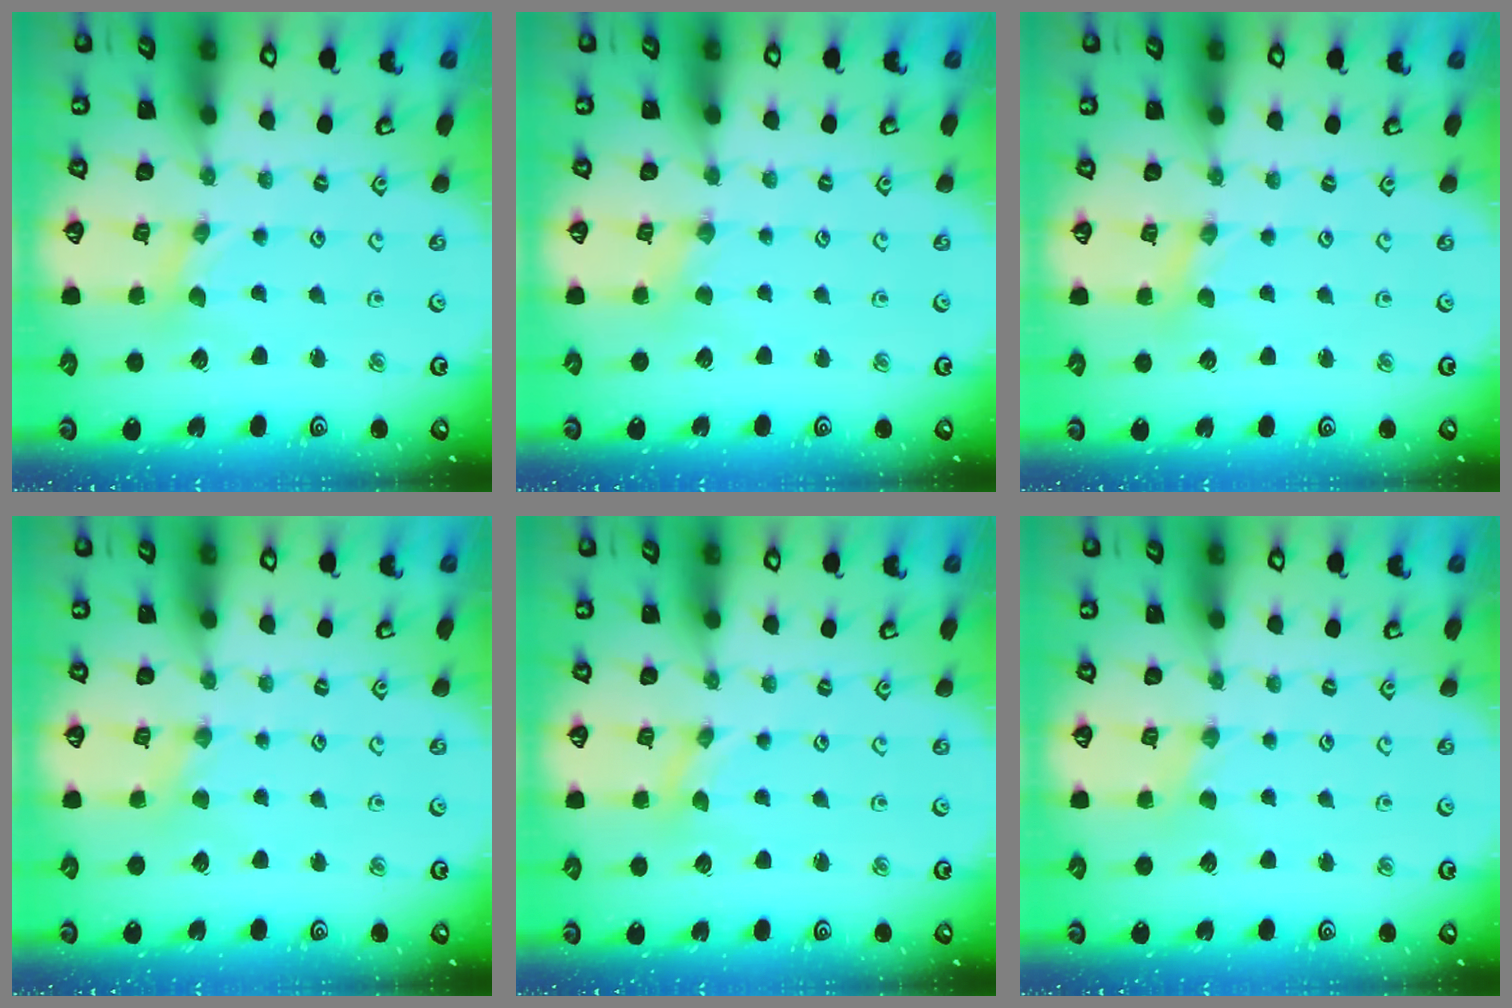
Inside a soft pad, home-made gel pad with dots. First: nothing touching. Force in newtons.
{"total": 1.2, "press": 1.1, "slide": 0.3}
{"total": 0.6, "press": 0.5, "slide": 0.1}
{"total": 1.1, "press": 1.1, "slide": 0.2}
{"total": 0.0}
{"total": 0.0}